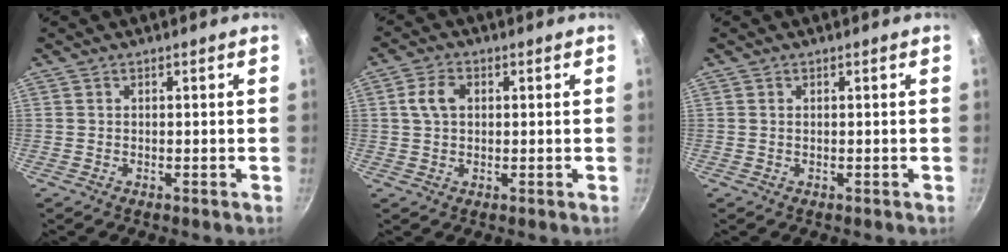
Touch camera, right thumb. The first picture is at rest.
{"total": 4.7, "force": [1.0, 3.2, 3.3], "torque": [-0.067, 0.009, 0.017]}
{"total": 0.0}